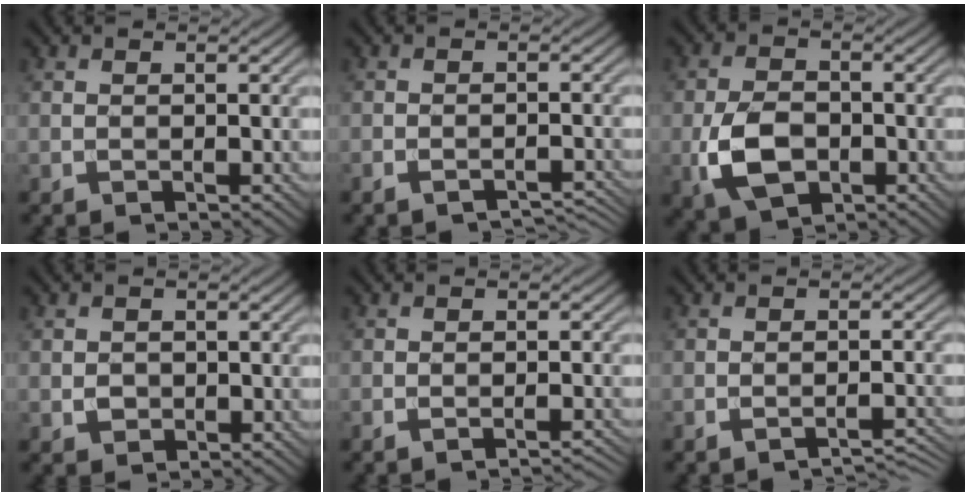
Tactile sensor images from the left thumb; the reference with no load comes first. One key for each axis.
{"total": 3.4, "fx": -2.9, "fy": 1.1, "fz": 1.5, "tx": -0.024, "ty": 0.002, "tz": -0.038}
{"total": 7.4, "fx": -2.4, "fy": 4.7, "fz": 5.1, "tx": -0.117, "ty": -0.009, "tz": -0.048}
{"total": 1.5, "fx": -0.3, "fy": 1.4, "fz": 0.5, "tx": -0.006, "ty": -0.007, "tz": -0.007}
{"total": 2.3, "fx": -1.8, "fy": 0.3, "fz": 1.3, "tx": -0.013, "ty": 0.005, "tz": -0.032}
{"total": 2.8, "fx": -2.5, "fy": 0.3, "fz": 1.3, "tx": -0.018, "ty": 0.005, "tz": -0.040}